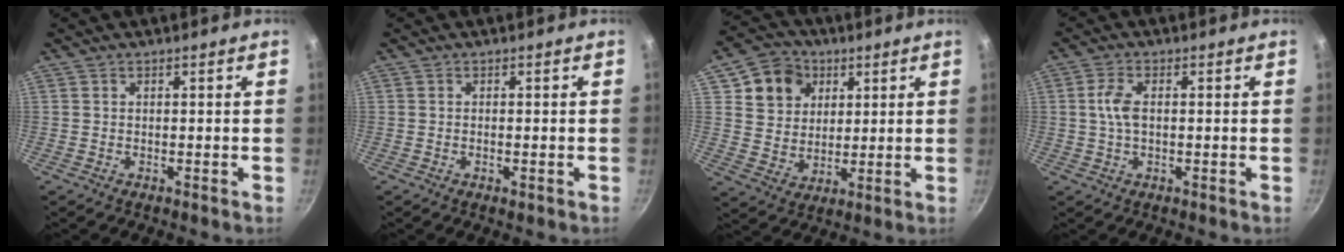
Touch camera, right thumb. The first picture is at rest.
{"total": 1.2, "force": [-0.4, 0.4, 1.0], "torque": [-0.018, 0.000, -0.006]}
{"total": 11.0, "force": [4.3, 9.3, 4.1], "torque": [-0.036, -0.004, 0.077]}
{"total": 4.3, "force": [0.3, 2.2, 3.7], "torque": [-0.078, 0.008, 0.002]}